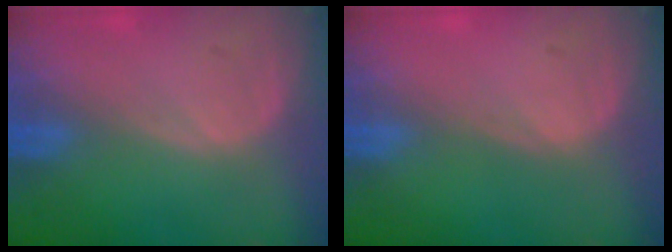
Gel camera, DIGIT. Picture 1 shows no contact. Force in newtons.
{"total": 0.0}